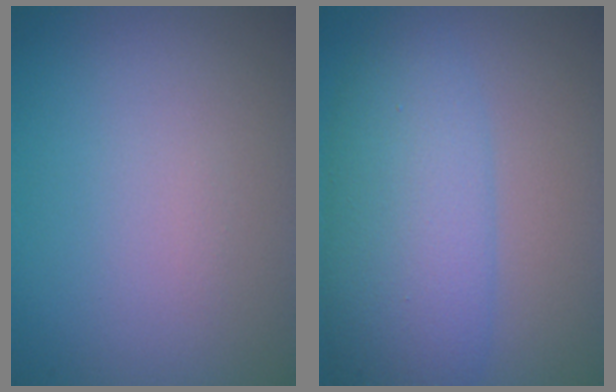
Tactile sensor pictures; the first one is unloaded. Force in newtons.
{"total": 7.2, "press": 7.2, "slide": 0.3}